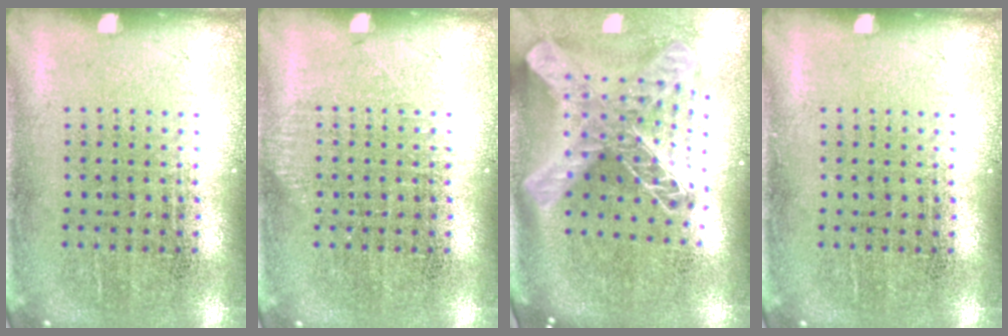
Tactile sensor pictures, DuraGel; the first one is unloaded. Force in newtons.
{"total": 0.8, "press": 0.7, "slide": 0.2}
{"total": 2.8, "press": 2.0, "slide": 2.0}
{"total": 0.0}